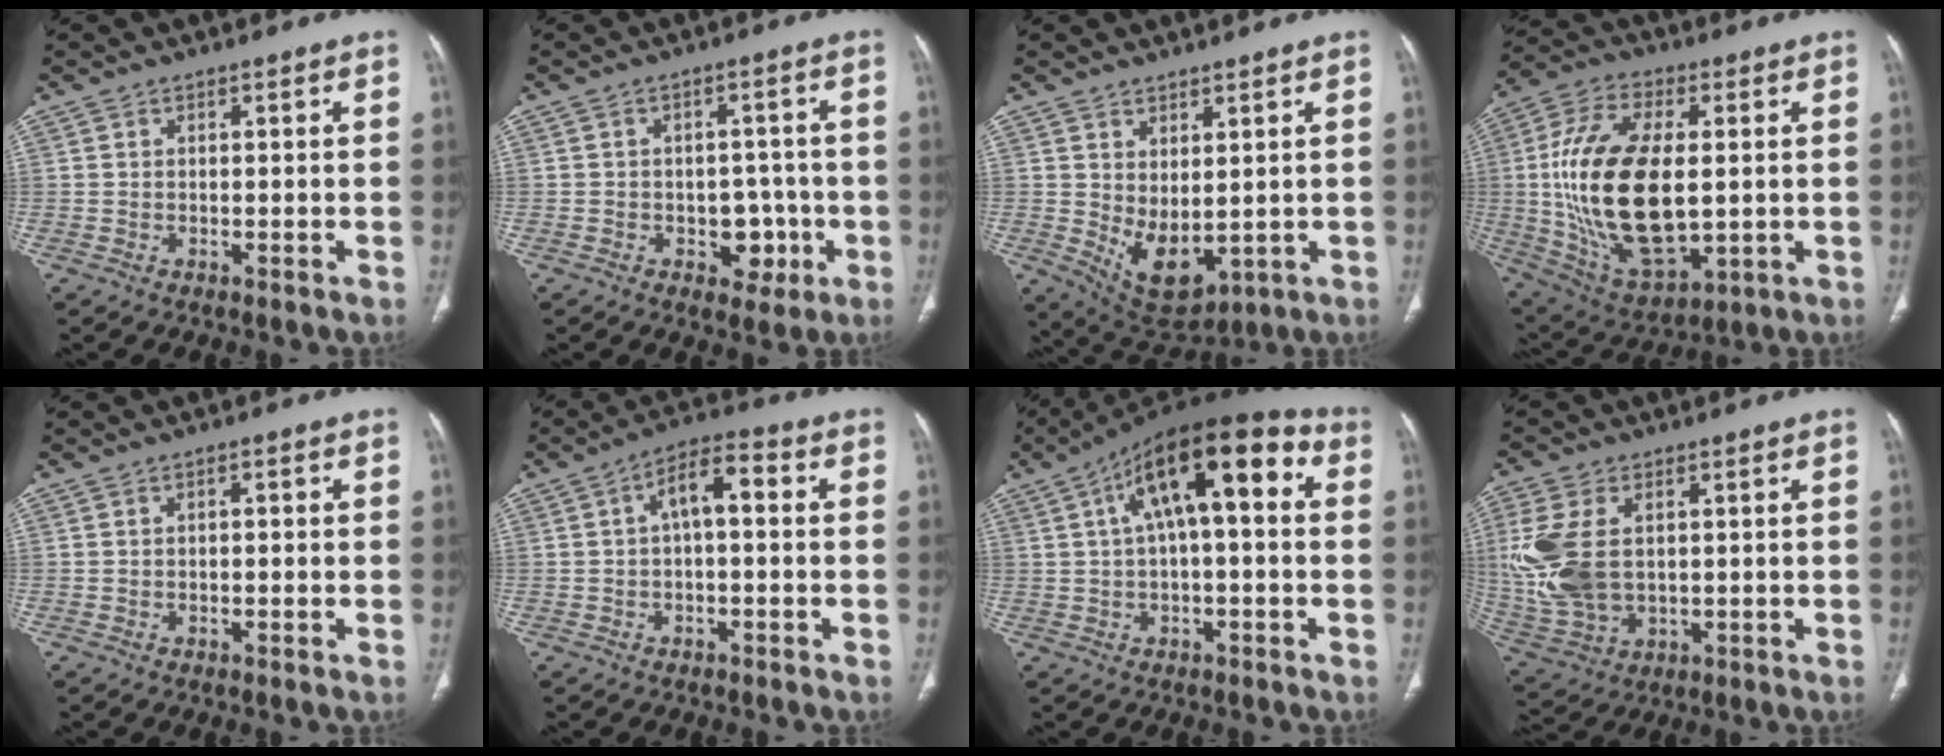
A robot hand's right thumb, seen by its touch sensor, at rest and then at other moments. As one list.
[{"total": 6.2, "force": [-1.9, 4.6, 3.7], "torque": [-0.011, 0.018, -0.019]}, {"total": 8.9, "force": [0.3, 4.9, 7.4], "torque": [-0.108, -0.018, 0.035]}, {"total": 24.1, "force": [0.5, 12.5, 20.6], "torque": [-0.400, -0.008, 0.023]}, {"total": 1.1, "force": [0.1, 0.5, 1.0], "torque": [-0.018, 0.001, 0.001]}, {"total": 7.0, "force": [0.8, 3.1, 6.2], "torque": [-0.097, 0.029, 0.004]}, {"total": 17.1, "force": [4.0, 6.6, 15.3], "torque": [-0.223, 0.045, 0.053]}, {"total": 14.7, "force": [1.8, 9.3, 11.3], "torque": [-0.262, -0.004, 0.047]}]